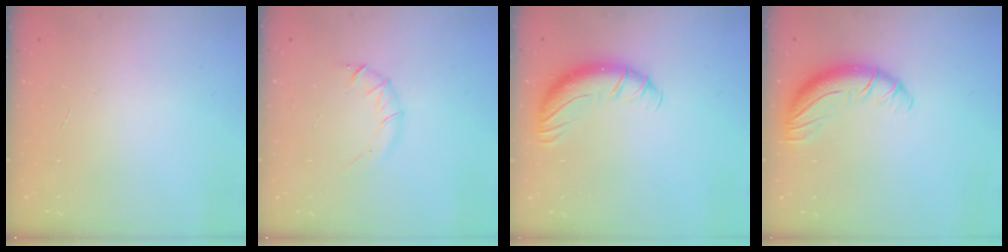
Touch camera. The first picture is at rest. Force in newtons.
{"total": 5.6, "press": 5.4, "slide": 1.6}
{"total": 10.8, "press": 10.7, "slide": 1.8}
{"total": 11.5, "press": 11.2, "slide": 2.6}